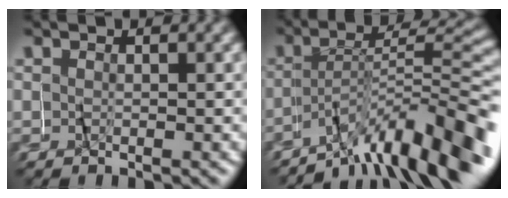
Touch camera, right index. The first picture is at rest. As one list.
[{"total": 10.0, "force": [-8.2, 0.4, 5.7], "torque": [-0.082, 0.003, -0.128]}]